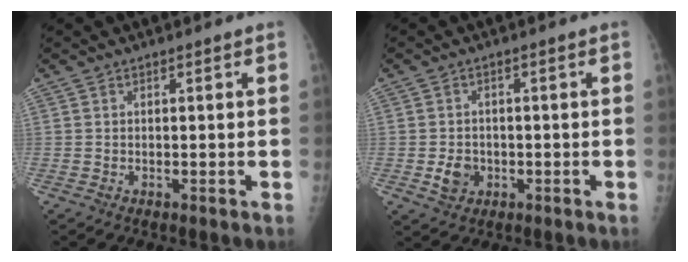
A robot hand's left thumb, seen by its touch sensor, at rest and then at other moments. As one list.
[{"total": 3.9, "force": [-1.2, 3.3, 1.7], "torque": [-0.017, 0.003, -0.014]}]